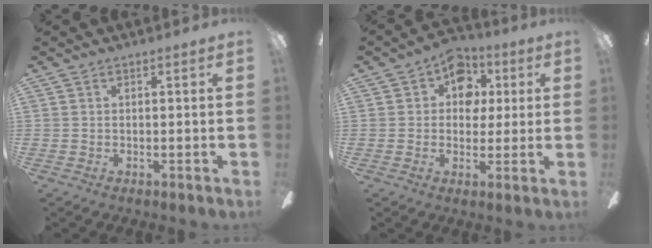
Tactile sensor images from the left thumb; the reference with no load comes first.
{"total": 8.9, "force": [3.2, 7.3, 4.1], "torque": [-0.054, -0.009, 0.056]}